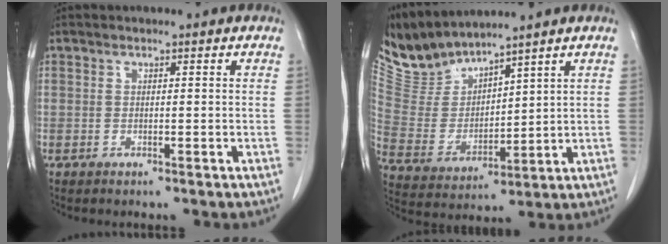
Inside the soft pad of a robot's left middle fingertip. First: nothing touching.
{"total": 8.3, "force": [8.2, 0.6, 0.9], "torque": [-0.044, 0.003, 0.189]}